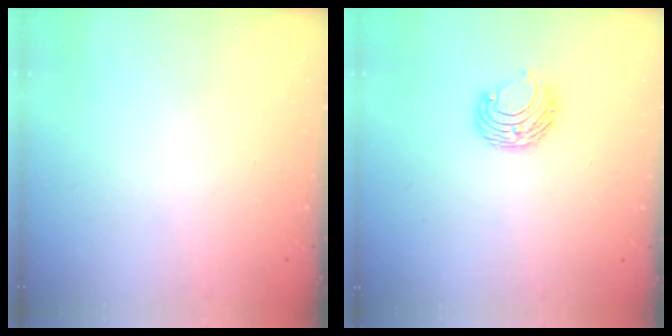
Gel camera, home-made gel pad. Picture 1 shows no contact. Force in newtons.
{"total": 7.2, "press": 7.2, "slide": 0.8}